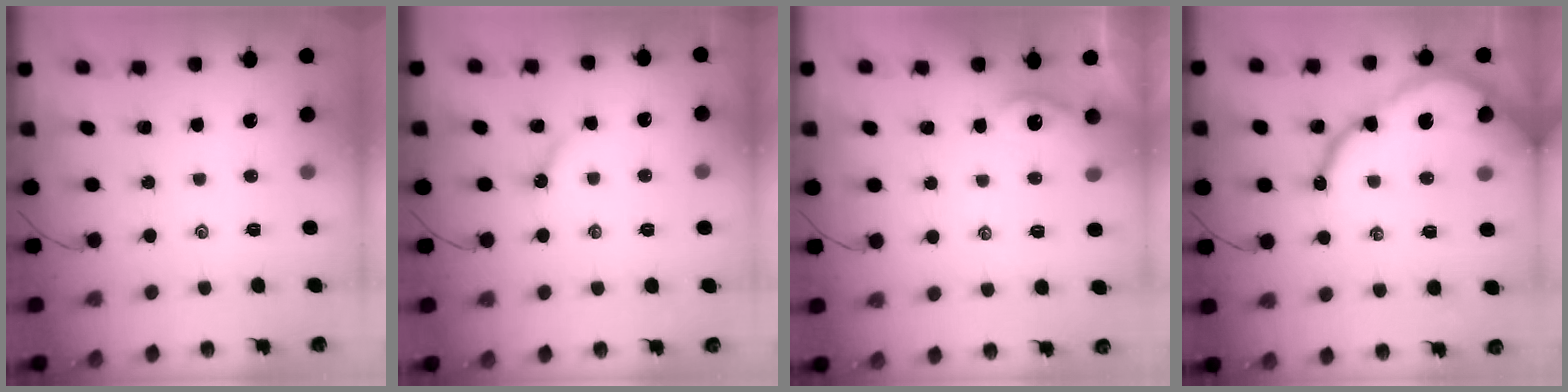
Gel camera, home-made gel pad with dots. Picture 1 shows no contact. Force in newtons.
{"total": 2.8, "press": 2.8, "slide": 0.2}
{"total": 3.0, "press": 3.0, "slide": 0.5}
{"total": 13.1, "press": 13.0, "slide": 1.3}